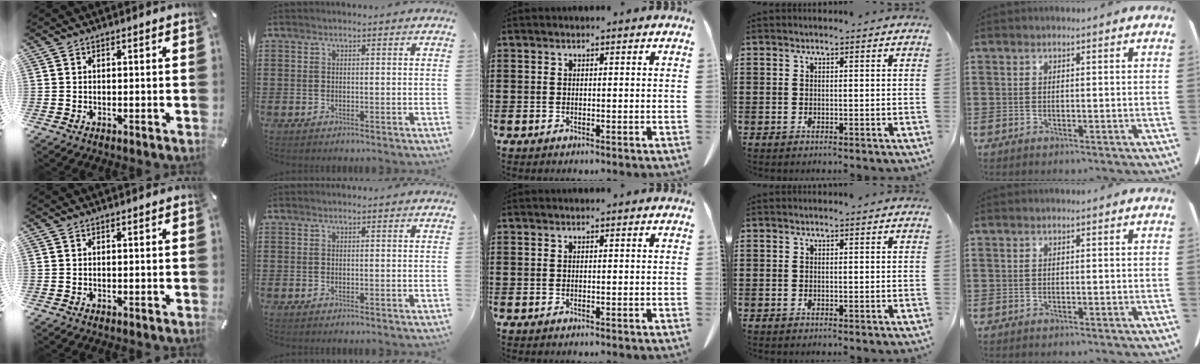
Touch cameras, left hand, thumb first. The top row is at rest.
{}